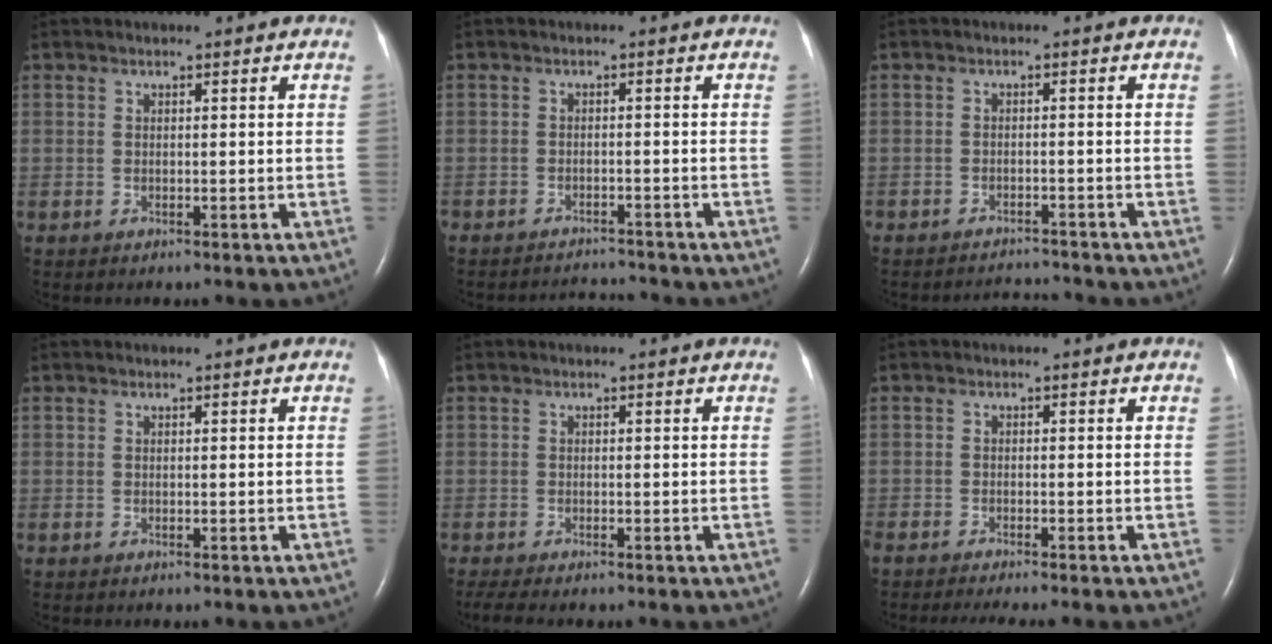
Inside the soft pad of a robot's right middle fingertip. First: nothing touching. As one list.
[{"total": 3.7, "force": [-3.6, -0.2, -0.6], "torque": [0.004, -0.007, -0.057]}, {"total": 3.3, "force": [-3.2, -0.3, -0.7], "torque": [0.006, -0.008, -0.049]}, {"total": 0.0}, {"total": 3.2, "force": [-2.6, 0.3, 1.8], "torque": [-0.035, -0.010, -0.043]}, {"total": 5.9, "force": [-5.1, 0.0, 2.9], "torque": [-0.038, -0.013, -0.080]}]